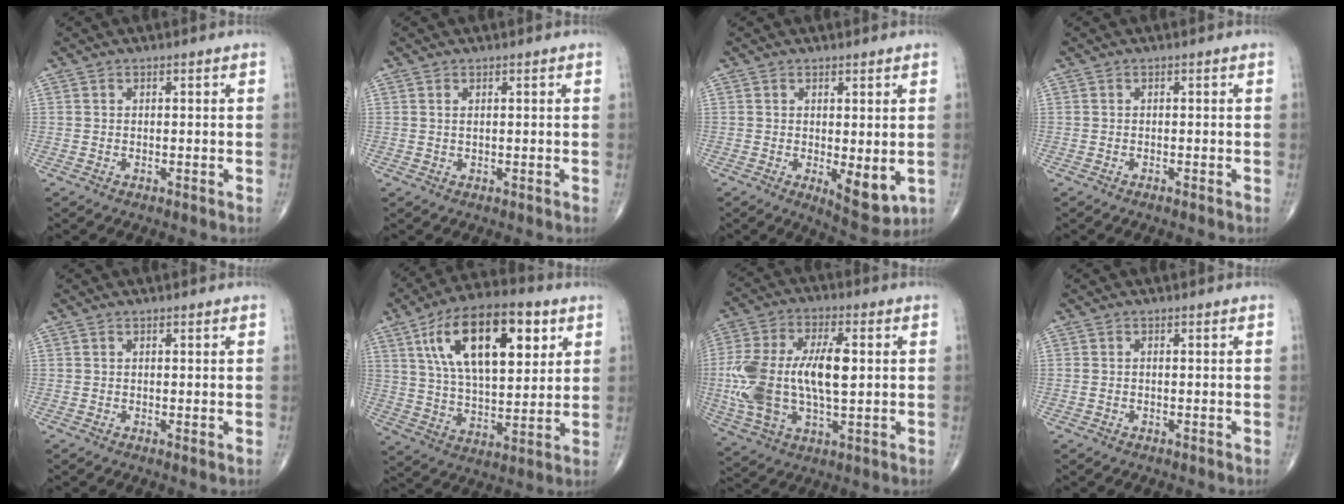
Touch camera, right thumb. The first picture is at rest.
{"total": 0.6, "force": [0.3, 0.2, 0.5], "torque": [-0.015, 0.001, 0.006]}
{"total": 6.5, "force": [-0.9, 2.5, 5.9], "torque": [-0.077, -0.020, -0.005]}
{"total": 0.6, "force": [-0.5, 0.0, 0.4], "torque": [-0.011, -0.001, -0.006]}
{"total": 0.5, "force": [0.1, 0.1, 0.5], "torque": [-0.014, -0.004, 0.000]}
{"total": 21.6, "force": [8.4, 10.0, 17.2], "torque": [-0.264, -0.018, 0.140]}
{"total": 19.5, "force": [0.6, 9.4, 17.0], "torque": [-0.364, 0.009, 0.012]}
{"total": 0.6, "force": [-0.2, 0.3, 0.5], "torque": [-0.015, 0.001, -0.003]}